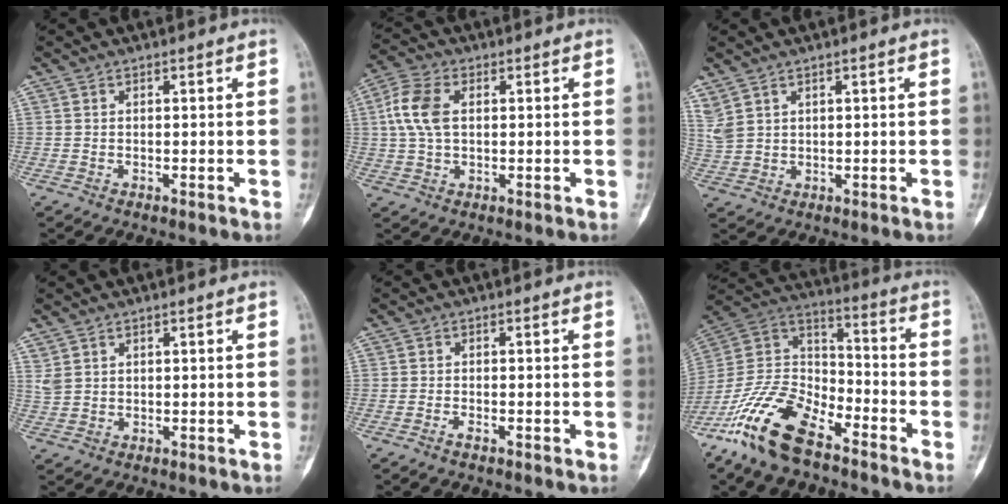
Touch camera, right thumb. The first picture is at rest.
{"total": 8.1, "force": [1.4, 5.0, 6.2], "torque": [-0.143, 0.015, 0.027]}
{"total": 4.3, "force": [3.0, 2.5, 1.9], "torque": [-0.046, -0.005, 0.076]}
{"total": 2.0, "force": [1.3, 1.3, 0.7], "torque": [-0.010, -0.002, 0.033]}
{"total": 0.9, "force": [-0.7, 0.3, 0.4], "torque": [-0.011, 0.002, -0.016]}
{"total": 18.0, "force": [-12.1, 8.0, 10.6], "torque": [-0.203, 0.068, -0.234]}